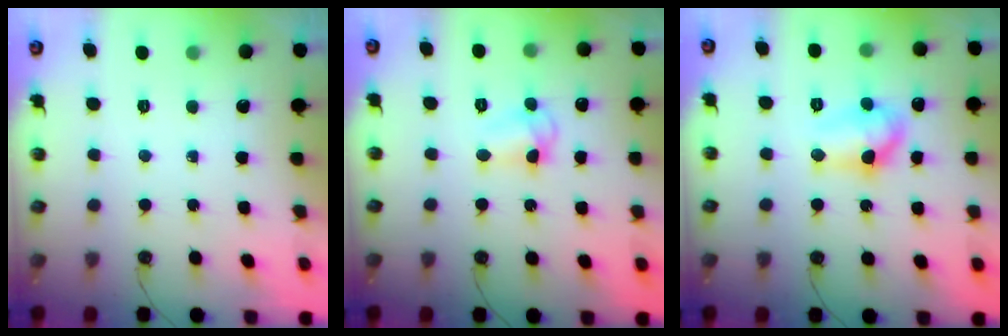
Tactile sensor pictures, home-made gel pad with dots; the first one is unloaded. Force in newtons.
{"total": 5.7, "press": 5.7, "slide": 0.6}
{"total": 10.6, "press": 10.6, "slide": 0.9}